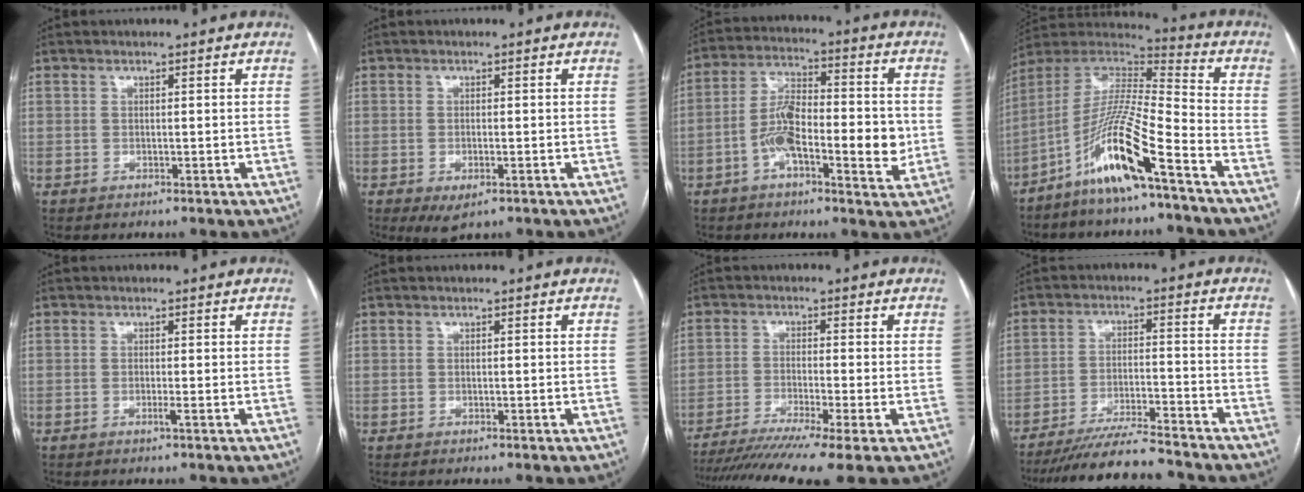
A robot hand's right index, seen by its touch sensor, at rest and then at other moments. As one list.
[{"total": 3.5, "force": [-1.7, 1.3, 2.8], "torque": [-0.045, -0.006, -0.018]}, {"total": 12.1, "force": [-2.6, 4.2, 11.0], "torque": [-0.194, 0.019, -0.047]}, {"total": 14.6, "force": [-8.5, 0.2, 11.8], "torque": [-0.240, -0.006, -0.165]}, {"total": 0.8, "force": [-0.3, -0.2, 0.7], "torque": [-0.013, -0.001, -0.006]}, {"total": 0.0}, {"total": 13.5, "force": [-10.1, -1.0, 8.8], "torque": [-0.143, -0.032, -0.163]}, {"total": 12.3, "force": [-11.4, 0.5, 4.7], "torque": [-0.068, -0.010, -0.184]}]